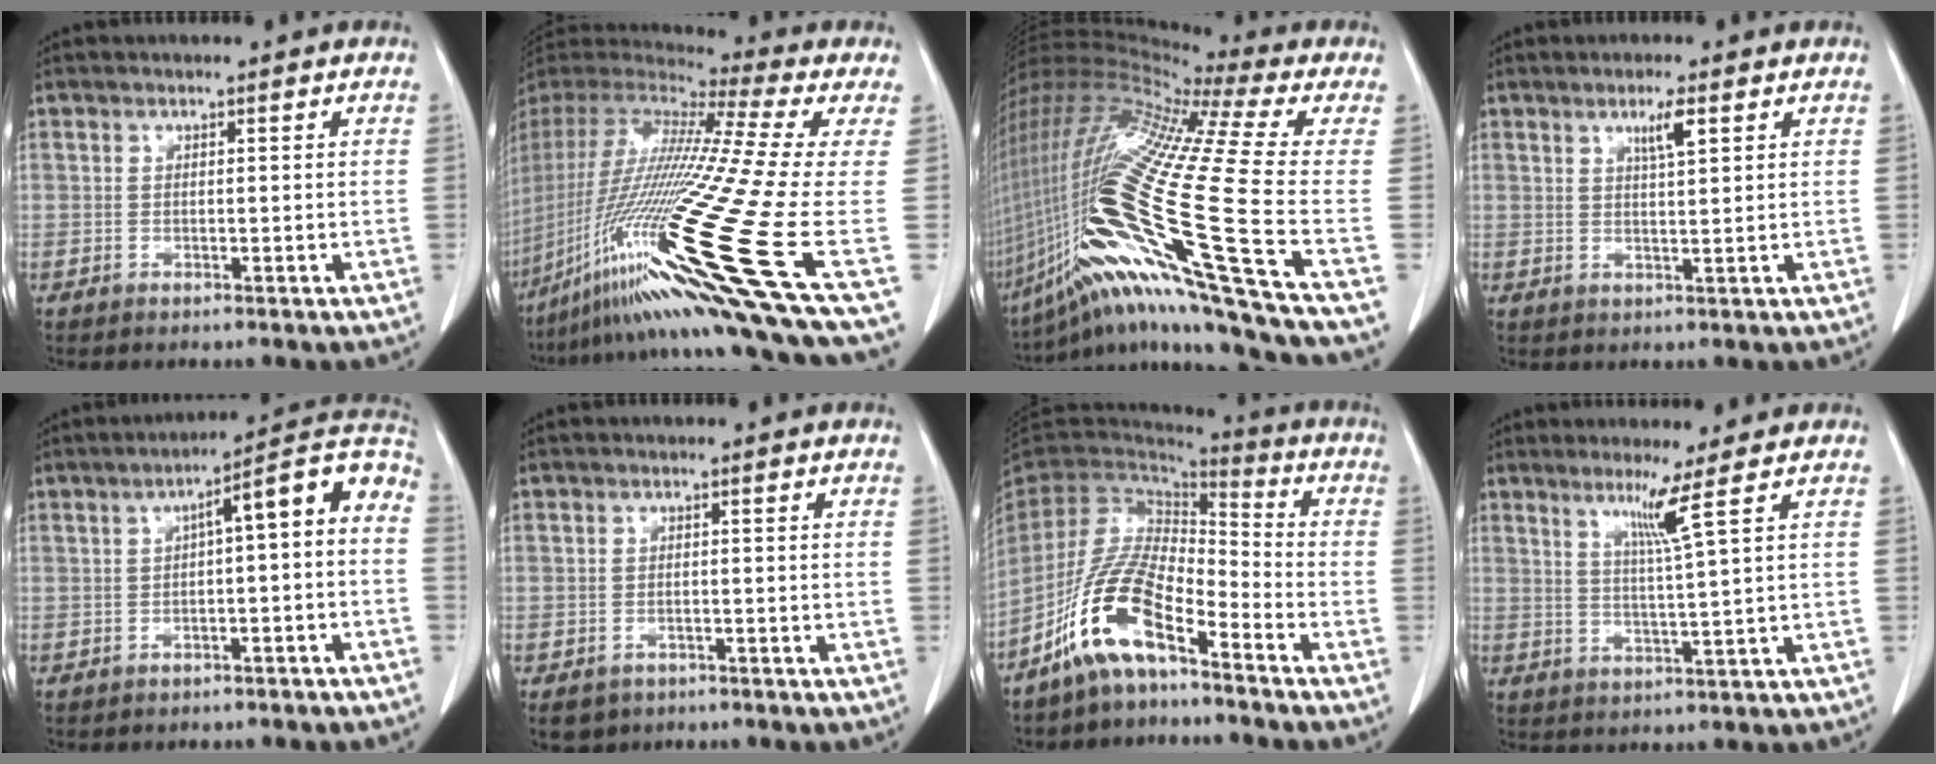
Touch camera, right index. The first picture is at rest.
{"total": 31.6, "force": [-14.7, -0.3, 27.9], "torque": [-0.532, -0.052, -0.276]}
{"total": 35.3, "force": [-11.0, 0.9, 33.5], "torque": [-0.631, -0.034, -0.212]}
{"total": 3.2, "force": [1.6, -0.1, 2.7], "torque": [-0.047, -0.003, 0.026]}
{"total": 9.9, "force": [-0.2, 1.9, 9.7], "torque": [-0.128, 0.046, -0.010]}
{"total": 3.5, "force": [-2.4, 2.5, 0.6], "torque": [-0.005, 0.003, -0.034]}
{"total": 12.6, "force": [-7.9, 3.6, 9.2], "torque": [-0.194, 0.005, -0.157]}
{"total": 4.5, "force": [2.3, -2.1, 3.1], "torque": [-0.060, -0.014, 0.049]}